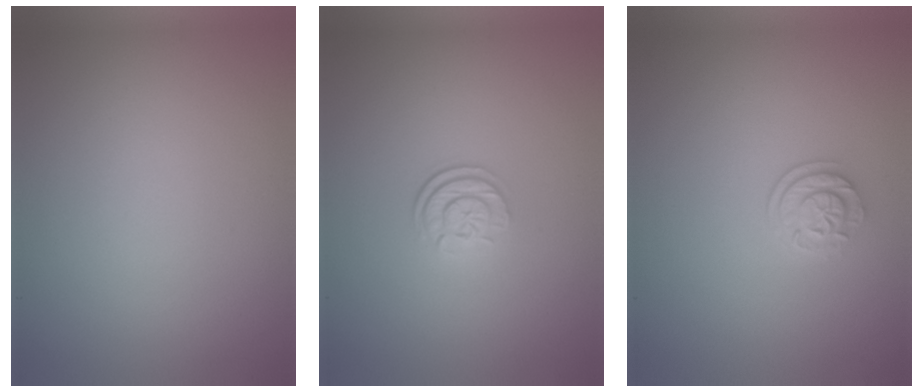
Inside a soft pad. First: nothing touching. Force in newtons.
{"total": 2.3, "press": 1.7, "slide": 1.7}
{"total": 2.2, "press": 1.7, "slide": 1.4}